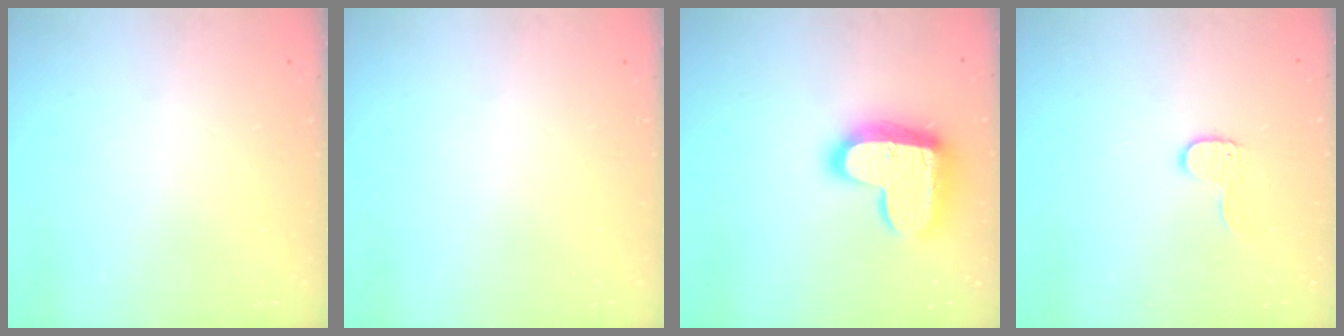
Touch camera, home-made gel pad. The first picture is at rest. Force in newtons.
{"total": 0.0}
{"total": 17.7, "press": 17.7, "slide": 1.2}
{"total": 7.4, "press": 7.4, "slide": 0.4}